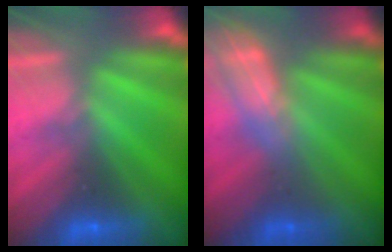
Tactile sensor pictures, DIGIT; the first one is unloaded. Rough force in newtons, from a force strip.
{"total": 2.4}